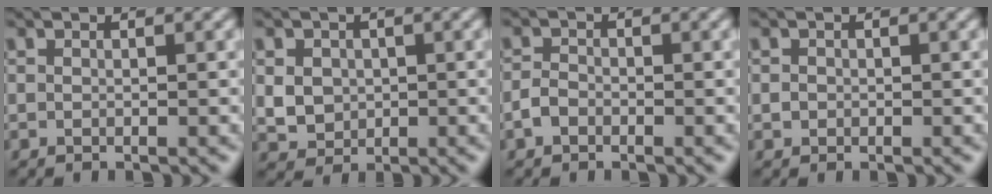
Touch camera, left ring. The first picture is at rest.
{"total": 3.1, "force": [0.4, 2.7, 1.5], "torque": [-0.034, -0.001, 0.010]}
{"total": 1.4, "force": [-0.8, 0.9, 0.6], "torque": [-0.009, 0.003, -0.020]}
{"total": 0.6, "force": [-0.1, 0.6, 0.1], "torque": [0.003, -0.003, -0.003]}